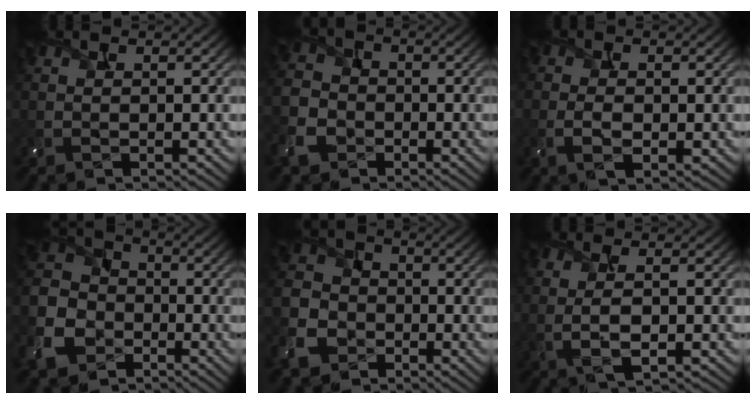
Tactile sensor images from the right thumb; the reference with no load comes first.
{"total": 7.1, "force": [-3.6, 5.4, 2.9], "torque": [-0.093, -0.015, -0.087]}
{"total": 3.1, "force": [-0.8, 1.5, 2.6], "torque": [-0.056, -0.005, -0.017]}
{"total": 11.1, "force": [-5.4, 8.1, 5.2], "torque": [-0.156, -0.028, -0.120]}
{"total": 8.9, "force": [-4.5, 6.6, 3.8], "torque": [-0.115, -0.023, -0.103]}
{"total": 3.6, "force": [0.1, 0.7, 3.5], "torque": [-0.078, 0.002, 0.003]}